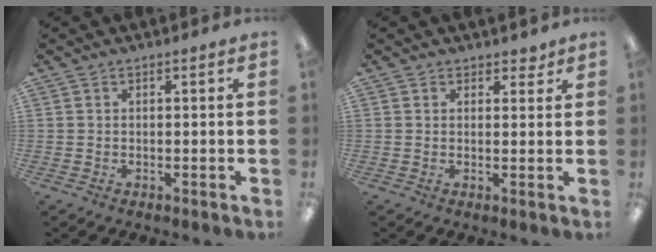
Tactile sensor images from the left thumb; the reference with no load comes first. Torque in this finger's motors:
{"motor_torque": [-0.47, -0.30, -0.42, 0.10, -0.05]}